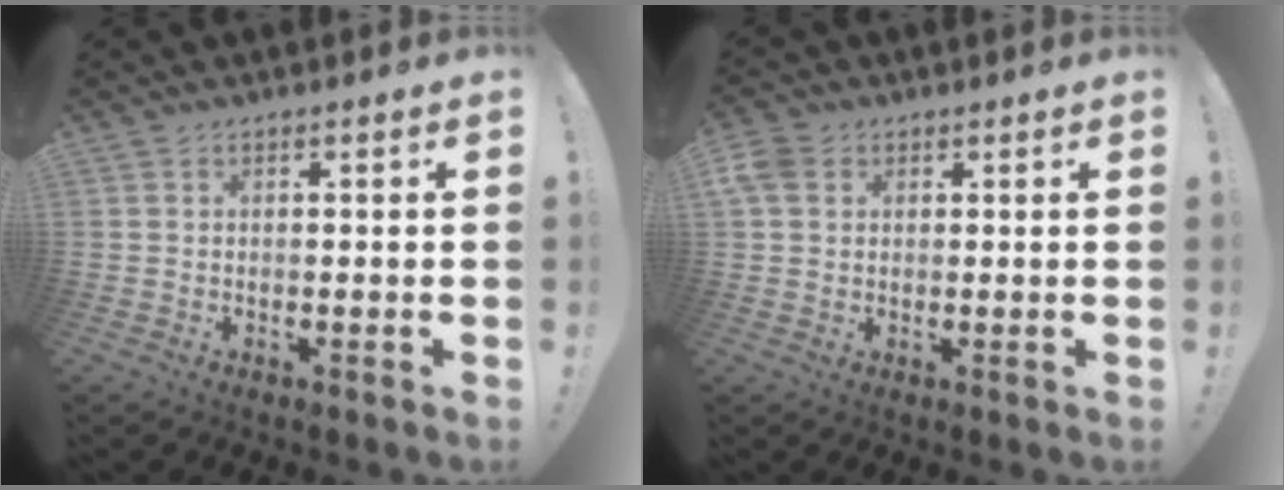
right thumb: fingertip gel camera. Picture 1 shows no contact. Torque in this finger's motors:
{"motor_torque": [-0.01, 0.18, 0.35, -0.29, 0.10]}